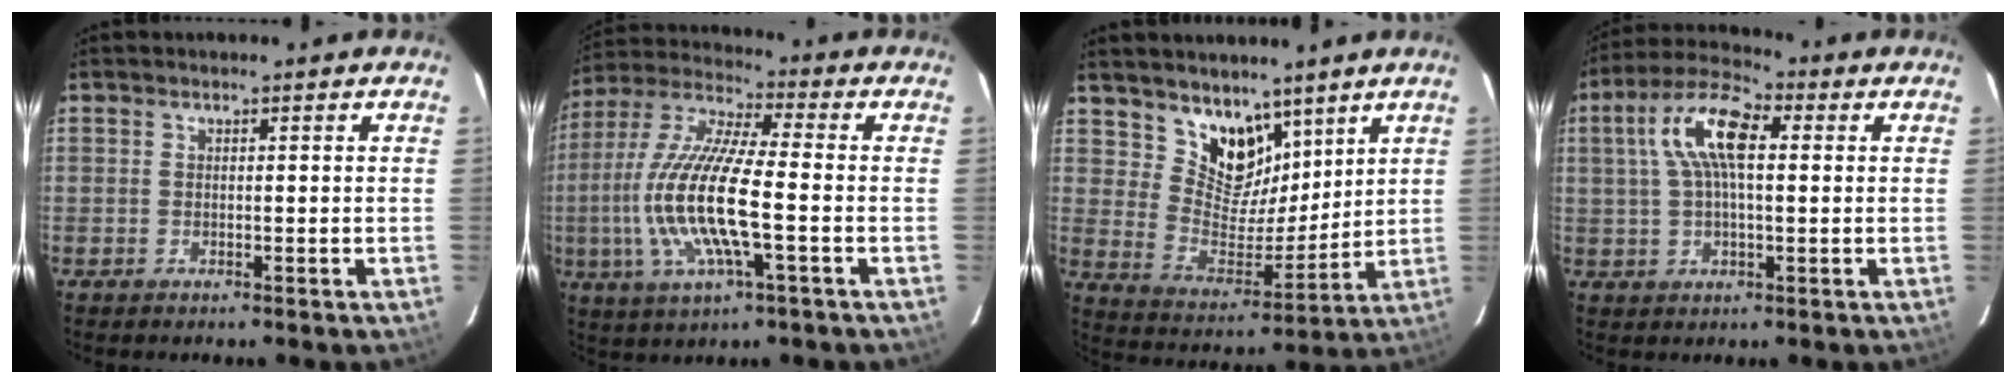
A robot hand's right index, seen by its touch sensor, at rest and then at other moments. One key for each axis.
{"total": 17.6, "fx": -3.2, "fy": 3.8, "fz": 16.9, "tx": -0.343, "ty": -0.010, "tz": -0.063}
{"total": 10.8, "fx": 7.7, "fy": 6.3, "fz": 4.2, "tx": -0.068, "ty": -0.014, "tz": 0.149}
{"total": 10.6, "fx": 2.4, "fy": 4.1, "fz": 9.5, "tx": -0.186, "ty": 0.027, "tz": 0.038}